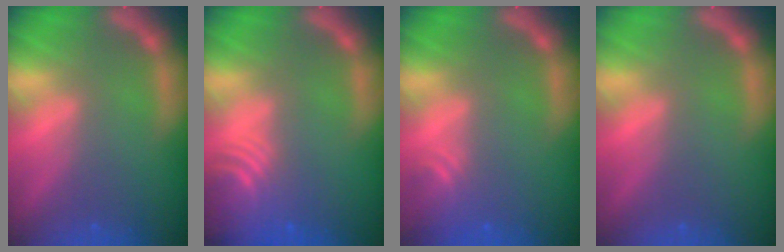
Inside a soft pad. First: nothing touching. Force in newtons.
{"total": 6.5}
{"total": 2.4}
{"total": 0.0}